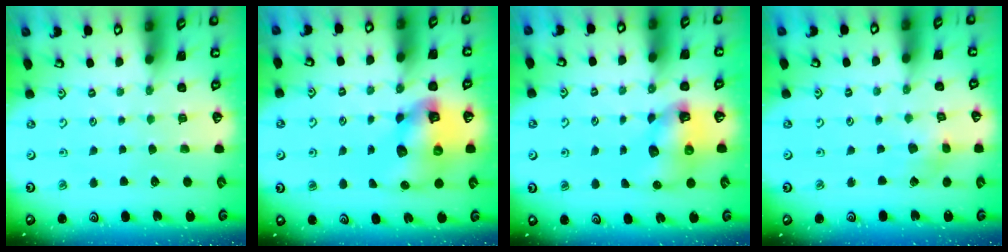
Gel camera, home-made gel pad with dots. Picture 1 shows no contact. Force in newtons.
{"total": 12.8, "press": 12.7, "slide": 1.7}
{"total": 8.8, "press": 8.6, "slide": 1.5}
{"total": 3.5, "press": 3.5, "slide": 0.4}